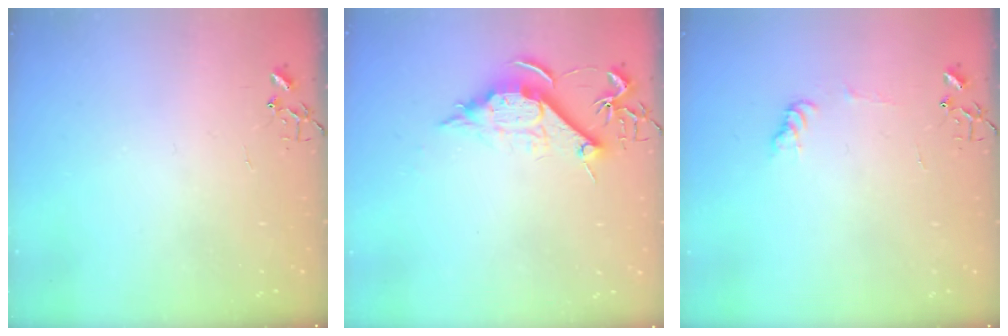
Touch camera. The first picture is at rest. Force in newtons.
{"total": 11.6, "press": 11.6, "slide": 0.6}
{"total": 7.3, "press": 7.3, "slide": 0.8}